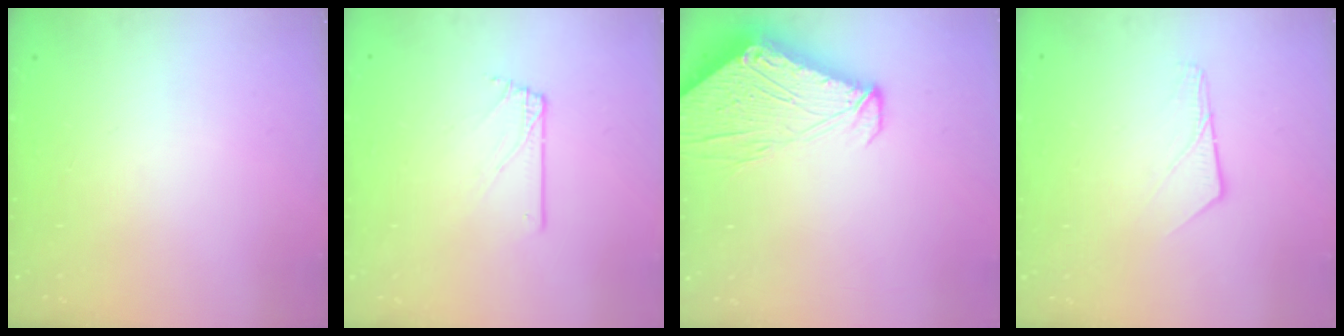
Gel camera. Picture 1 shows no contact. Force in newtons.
{"total": 1.6, "press": 1.6, "slide": 0.2}
{"total": 9.6, "press": 9.6, "slide": 1.1}
{"total": 5.7, "press": 5.7, "slide": 0.5}